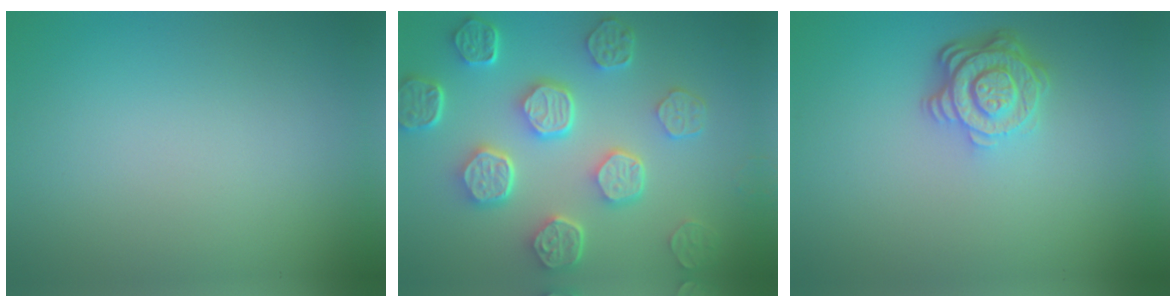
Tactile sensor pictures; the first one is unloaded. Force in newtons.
{"total": 7.7, "press": 5.8, "slide": 5.1}
{"total": 4.4, "press": 3.3, "slide": 2.9}